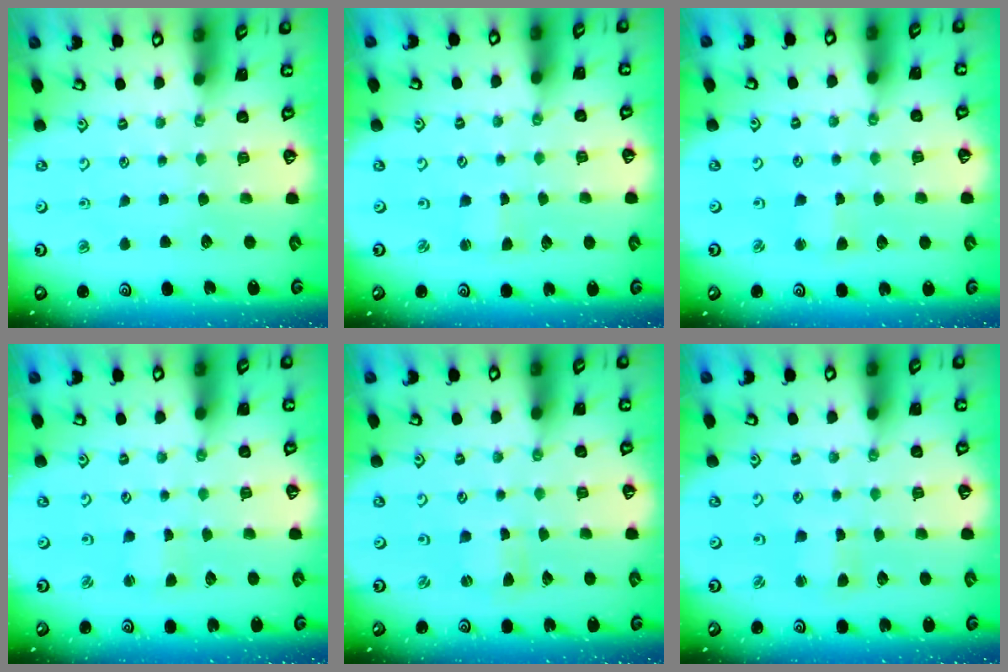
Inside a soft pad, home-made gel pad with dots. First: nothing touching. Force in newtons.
{"total": 0.6, "press": 0.6, "slide": 0.0}
{"total": 1.9, "press": 1.9, "slide": 0.3}
{"total": 1.3, "press": 1.3, "slide": 0.0}
{"total": 0.0}
{"total": 2.5, "press": 2.5, "slide": 0.3}